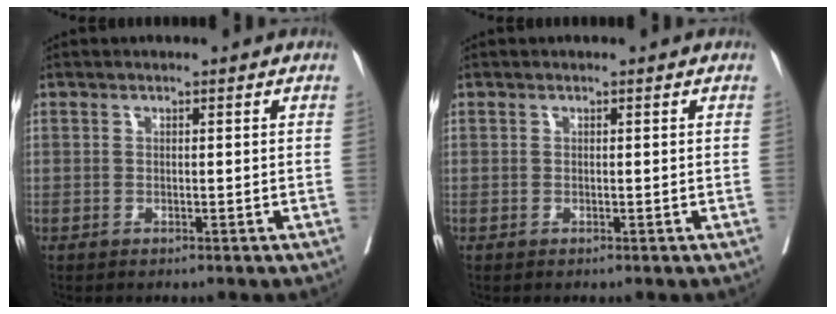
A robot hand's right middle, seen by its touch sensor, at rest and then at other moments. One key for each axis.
{"total": 0.0}